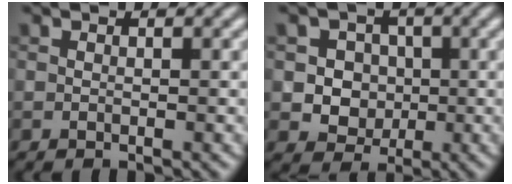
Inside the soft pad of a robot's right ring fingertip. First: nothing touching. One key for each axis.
{"total": 4.1, "fx": 0.3, "fy": 3.8, "fz": 1.7, "tx": -0.014, "ty": 0.004, "tz": 0.000}